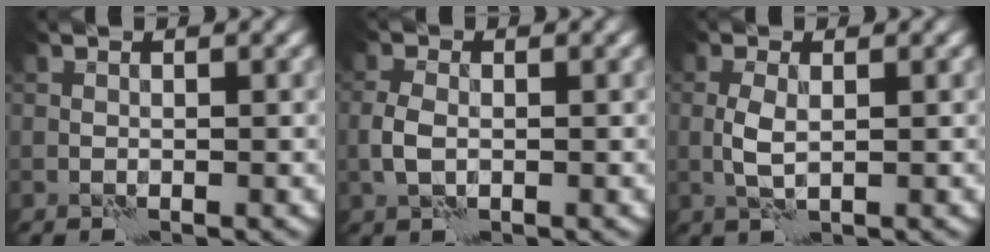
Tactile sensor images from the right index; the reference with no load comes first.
{"total": 2.1, "force": [-0.4, 1.4, 1.5], "torque": [-0.040, 0.005, -0.009]}
{"total": 2.1, "force": [0.0, 0.9, 1.9], "torque": [-0.047, 0.003, 0.000]}